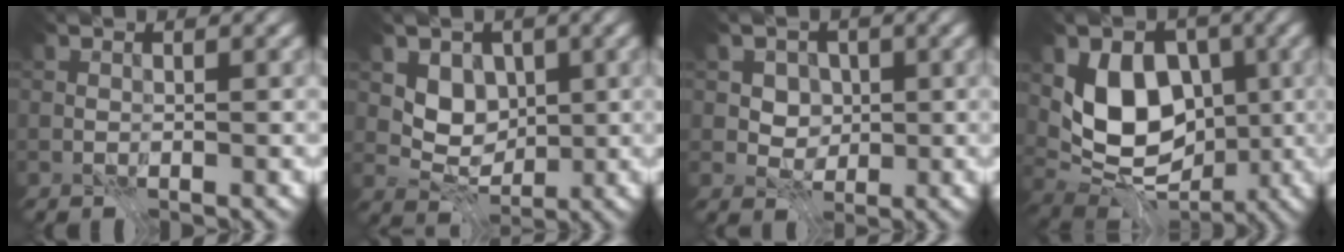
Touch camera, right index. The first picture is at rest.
{"total": 4.1, "force": [0.9, 3.3, 2.2], "torque": [-0.039, -0.010, 0.015]}
{"total": 3.1, "force": [0.8, 2.5, 1.6], "torque": [-0.028, -0.011, 0.022]}
{"total": 7.9, "force": [0.5, 5.8, 5.4], "torque": [-0.091, -0.020, 0.011]}